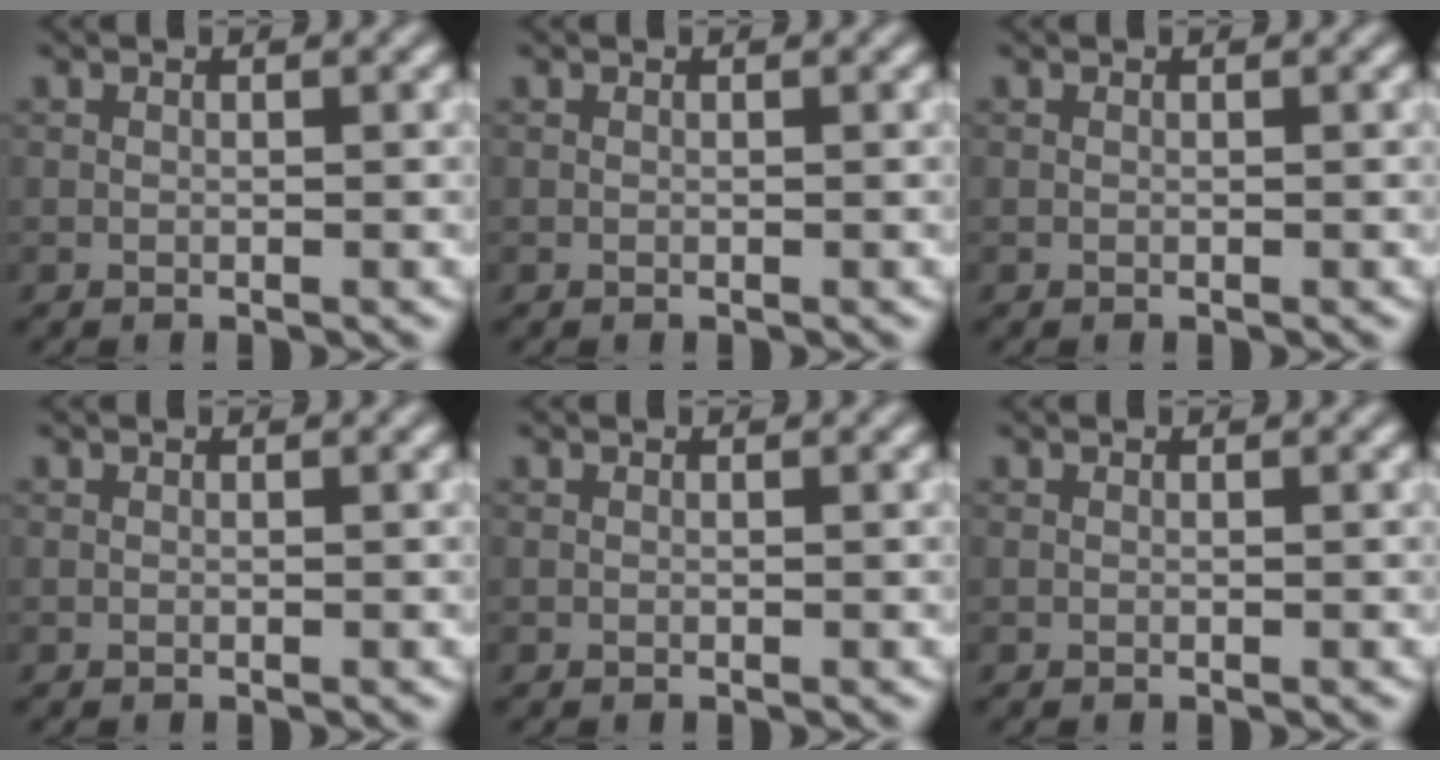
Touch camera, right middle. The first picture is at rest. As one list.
[{"total": 0.0}, {"total": 0.0}, {"total": 0.0}, {"total": 0.0}, {"total": 0.0}]